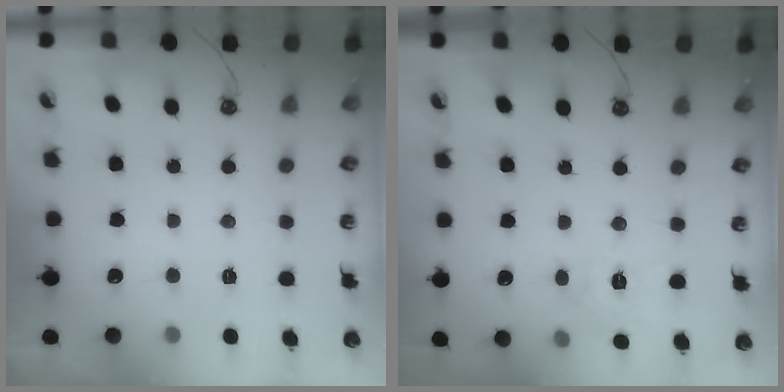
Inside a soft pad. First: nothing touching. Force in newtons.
{"total": 8.0, "press": 8.0, "slide": 0.6}